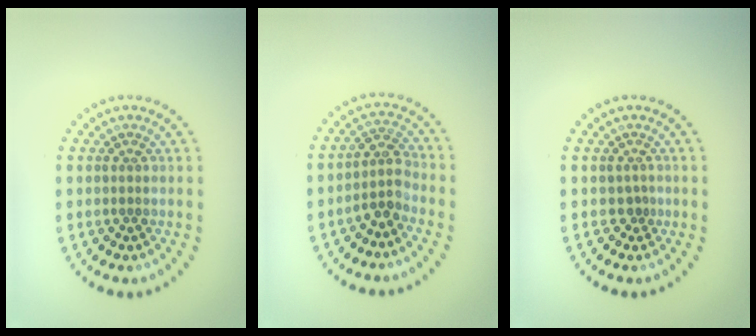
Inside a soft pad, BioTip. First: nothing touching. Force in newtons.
{"total": 2.5, "press": 2.0, "slide": 1.5}
{"total": 0.6, "press": 0.4, "slide": 0.5}